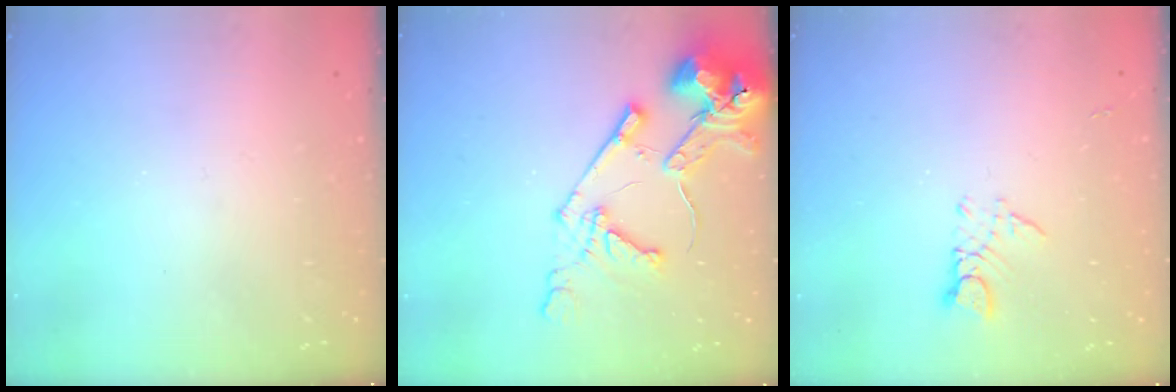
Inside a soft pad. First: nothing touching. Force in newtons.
{"total": 15.5, "press": 15.3, "slide": 2.0}
{"total": 3.2, "press": 3.2, "slide": 0.3}